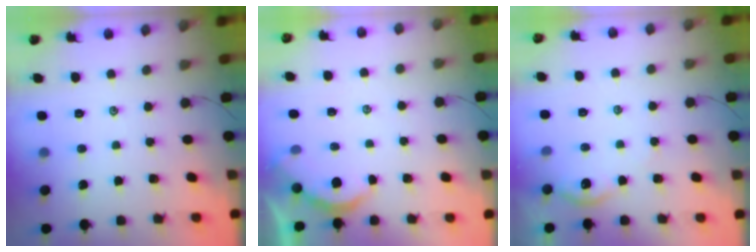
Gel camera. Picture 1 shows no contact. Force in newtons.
{"total": 2.5, "press": 2.5, "slide": 0.4}
{"total": 3.8, "press": 3.7, "slide": 0.4}